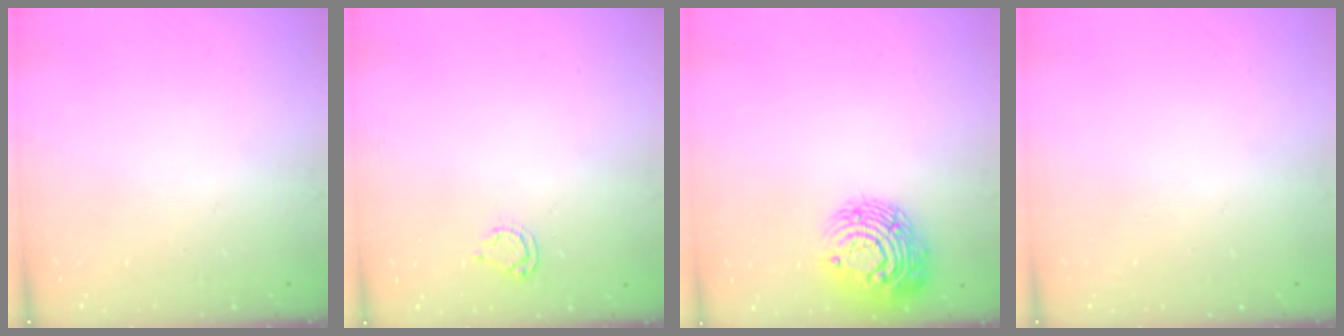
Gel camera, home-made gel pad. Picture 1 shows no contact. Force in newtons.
{"total": 4.2, "press": 4.2, "slide": 0.3}
{"total": 12.2, "press": 12.2, "slide": 0.8}
{"total": 0.0}